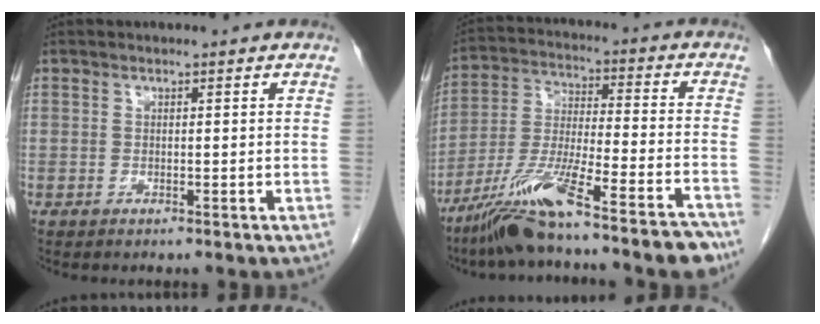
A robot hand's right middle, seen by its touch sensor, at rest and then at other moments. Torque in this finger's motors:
{"motor_torque": [0.72, -0.60, 0.23, 0.18]}